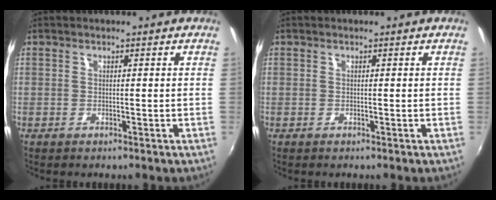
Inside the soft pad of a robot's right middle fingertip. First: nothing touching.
{"total": 0.0}